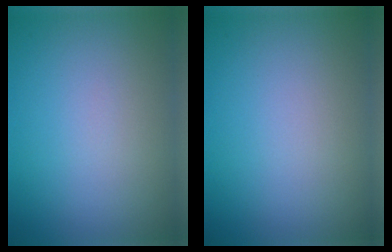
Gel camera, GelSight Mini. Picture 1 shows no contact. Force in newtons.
{"total": 0.0}